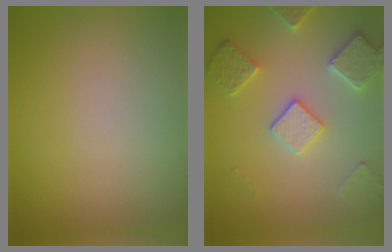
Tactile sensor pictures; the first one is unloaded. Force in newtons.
{"total": 4.6, "press": 3.8, "slide": 2.6}